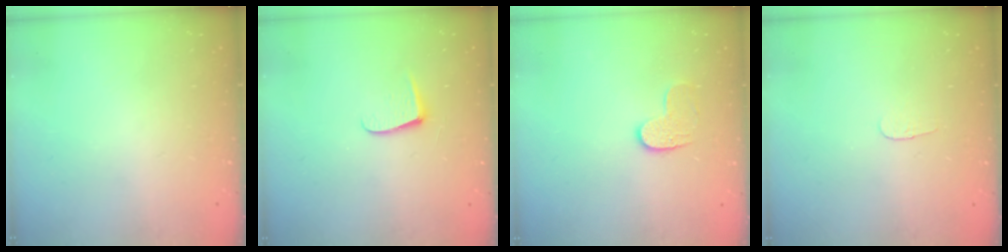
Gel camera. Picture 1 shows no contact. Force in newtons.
{"total": 5.9, "press": 5.8, "slide": 0.5}
{"total": 6.2, "press": 6.2, "slide": 0.3}
{"total": 2.8, "press": 2.8, "slide": 0.3}